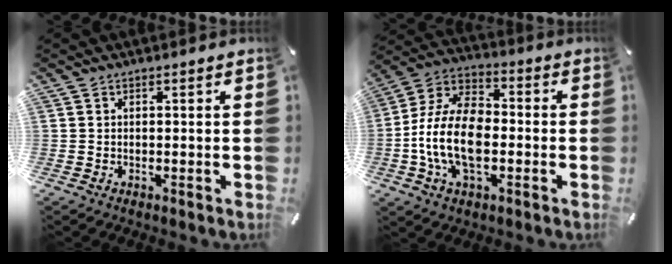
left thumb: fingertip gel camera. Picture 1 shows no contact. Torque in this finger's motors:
{"motor_torque": [1.51, 2.85, 1.08, 0.66, 0.24]}